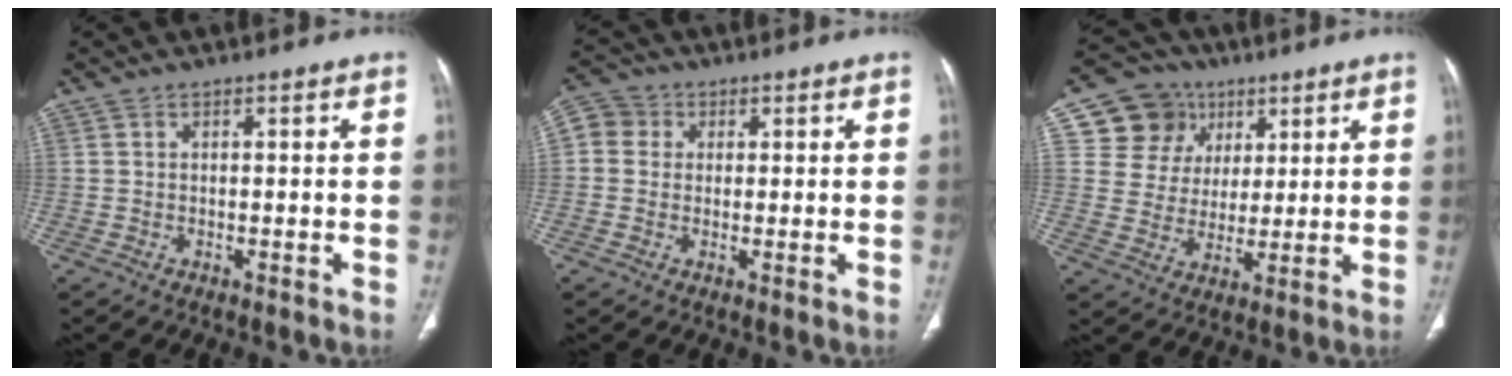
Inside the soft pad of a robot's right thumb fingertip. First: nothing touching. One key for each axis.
{"total": 6.7, "fx": 1.3, "fy": 6.2, "fz": 2.1, "tx": -0.033, "ty": 0.016, "tz": 0.021}
{"total": 11.7, "fx": 5.0, "fy": 10.3, "fz": 2.5, "tx": -0.004, "ty": -0.012, "tz": 0.092}